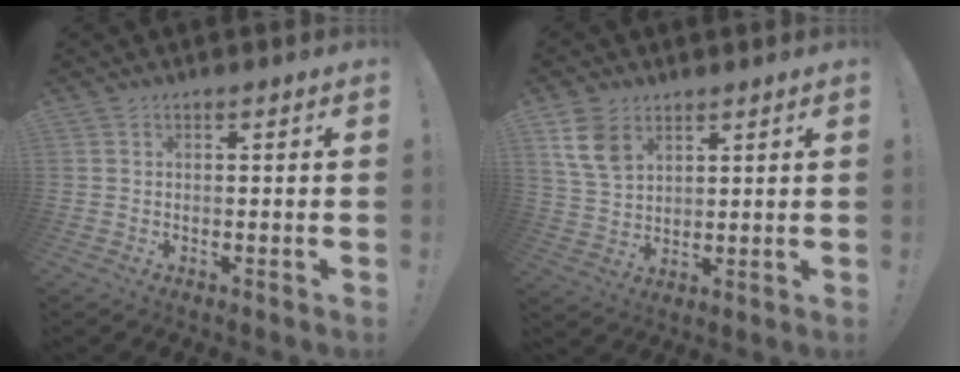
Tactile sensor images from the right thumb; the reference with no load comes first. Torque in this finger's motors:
{"motor_torque": [-0.51, 0.86, 1.01, 0.36, -0.03]}